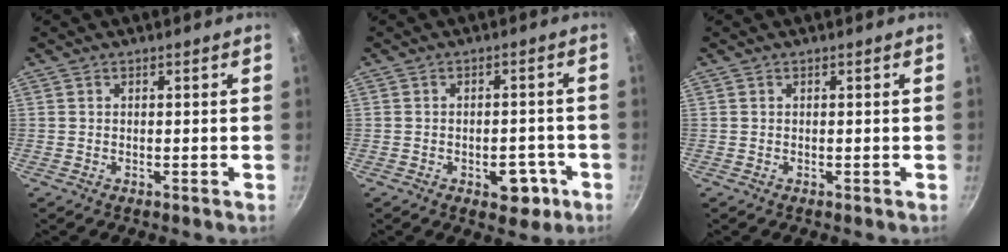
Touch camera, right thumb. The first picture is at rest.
{"total": 6.2, "force": [-2.6, 3.8, 4.1], "torque": [-0.027, 0.018, -0.026]}
{"total": 0.0}